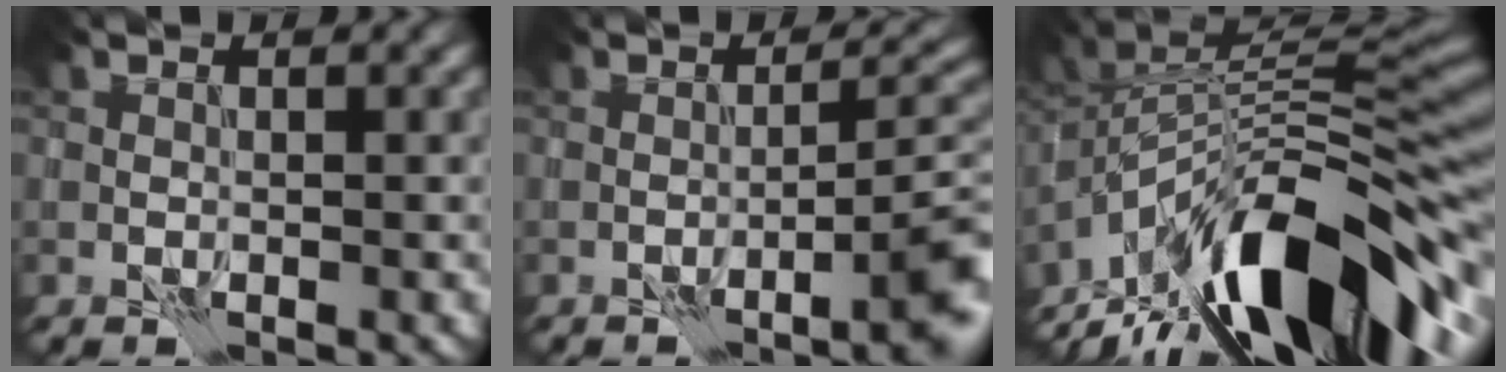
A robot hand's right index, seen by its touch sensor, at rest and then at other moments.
{"total": 5.1, "force": [-1.9, 0.7, 4.7], "torque": [-0.055, 0.014, -0.034]}
{"total": 14.7, "force": [-7.9, 5.9, 10.8], "torque": [-0.192, 0.024, -0.137]}